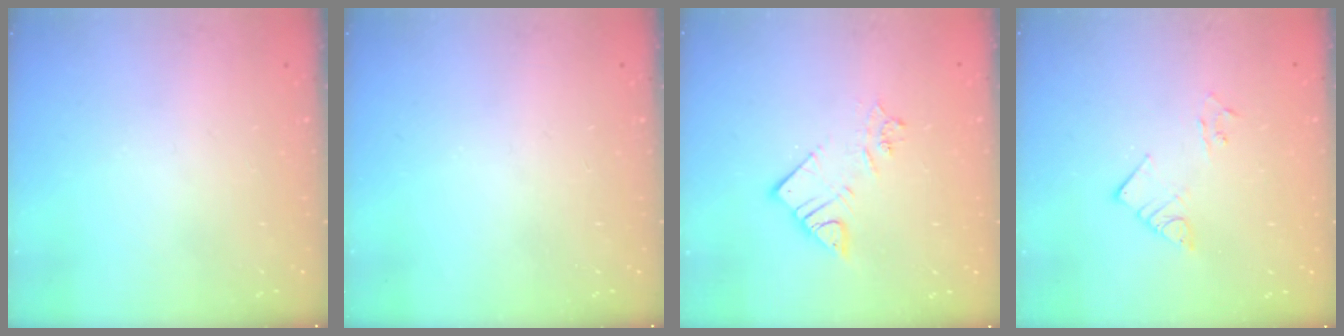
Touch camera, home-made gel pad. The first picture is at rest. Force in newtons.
{"total": 0.0}
{"total": 7.4, "press": 7.4, "slide": 0.4}
{"total": 4.3, "press": 4.3, "slide": 0.1}